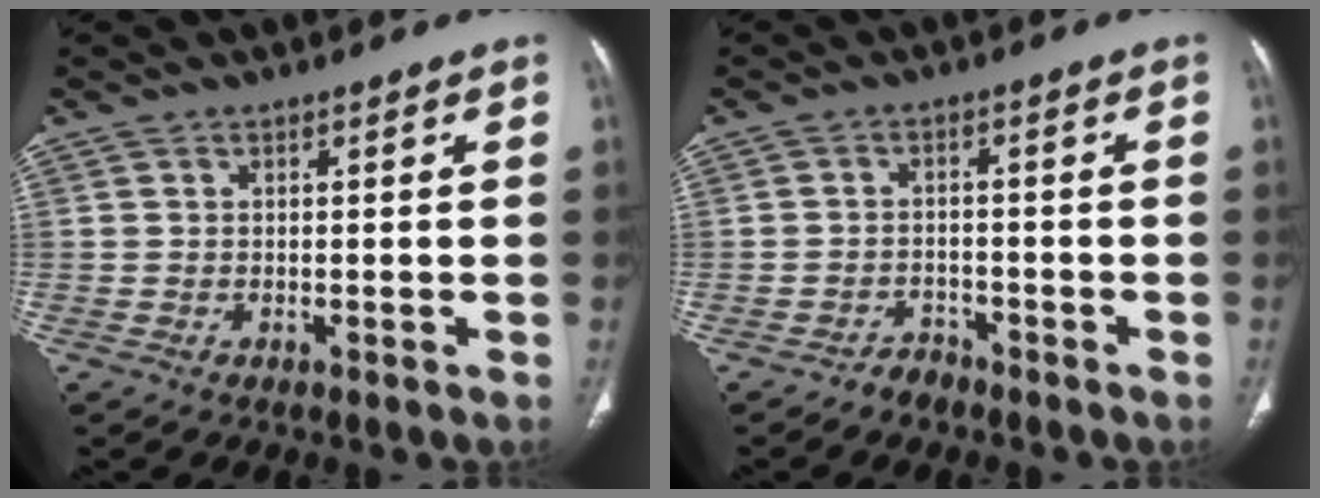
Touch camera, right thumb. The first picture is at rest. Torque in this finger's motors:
{"motor_torque": [-0.04, 0.06, -0.55, 0.05, 0.01]}